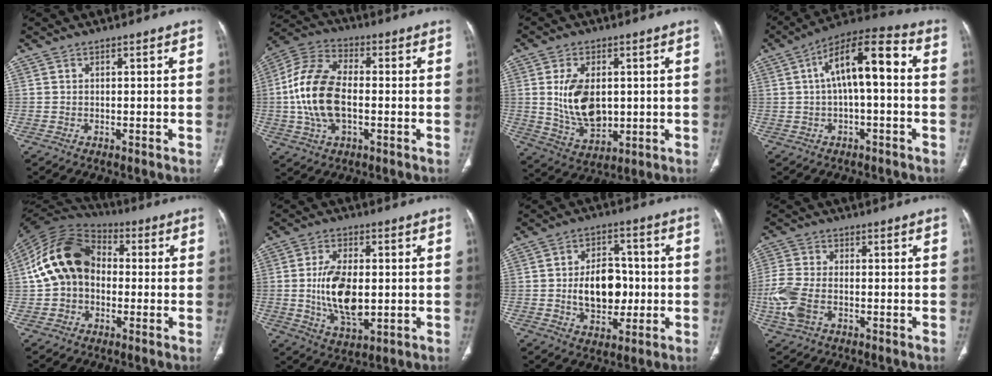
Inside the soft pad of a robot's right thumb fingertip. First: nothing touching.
{"total": 15.1, "force": [-1.2, 8.3, 12.6], "torque": [-0.263, 0.021, -0.026]}
{"total": 11.7, "force": [1.0, 7.3, 9.1], "torque": [-0.148, -0.014, 0.033]}
{"total": 12.5, "force": [1.2, 4.7, 11.6], "torque": [-0.191, 0.042, 0.011]}
{"total": 15.9, "force": [0.3, 11.9, 10.5], "torque": [-0.184, 0.036, -0.008]}
{"total": 12.4, "force": [-0.6, 6.5, 10.5], "torque": [-0.190, -0.009, -0.003]}
{"total": 12.0, "force": [-0.9, 8.3, 8.6], "torque": [-0.097, 0.020, -0.009]}
{"total": 8.5, "force": [-2.5, 5.0, 6.3], "torque": [-0.166, 0.006, -0.054]}